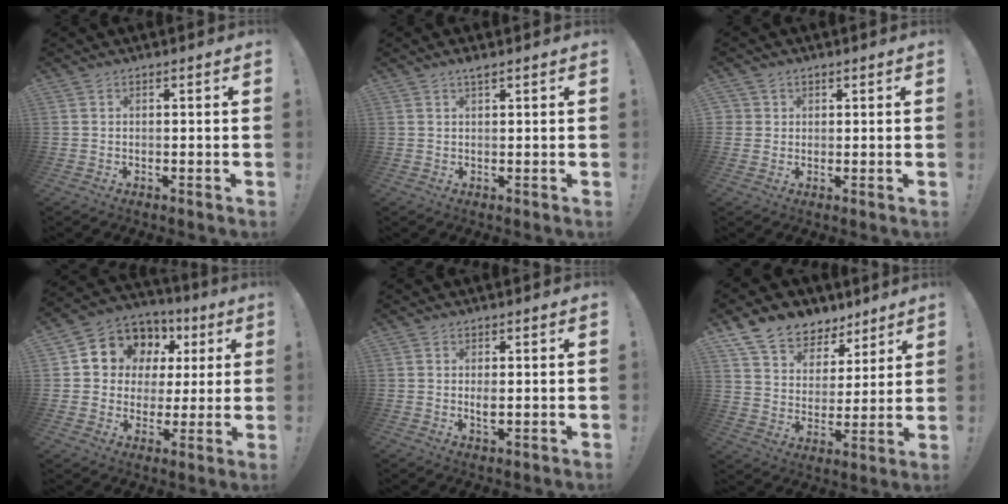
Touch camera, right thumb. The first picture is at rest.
{"total": 1.8, "force": [1.4, 0.2, 1.1], "torque": [-0.017, -0.004, 0.025]}
{"total": 2.5, "force": [1.0, 2.3, 0.2], "torque": [0.000, -0.004, 0.017]}
{"total": 10.1, "force": [4.1, 8.7, 3.1], "torque": [-0.043, -0.034, 0.086]}
{"total": 2.3, "force": [0.3, 1.0, 2.0], "torque": [-0.027, -0.005, 0.004]}
{"total": 11.3, "force": [8.7, 6.9, 2.5], "torque": [-0.059, -0.063, 0.167]}